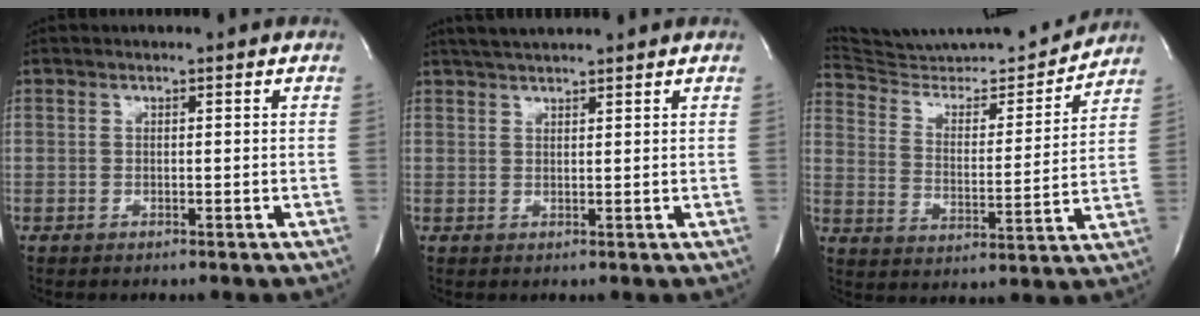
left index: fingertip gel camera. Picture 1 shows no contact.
{"total": 4.3, "force": [3.9, 0.0, 1.9], "torque": [-0.034, 0.024, 0.067]}
{"total": 18.0, "force": [17.6, 1.2, 3.7], "torque": [-0.068, -0.027, 0.272]}